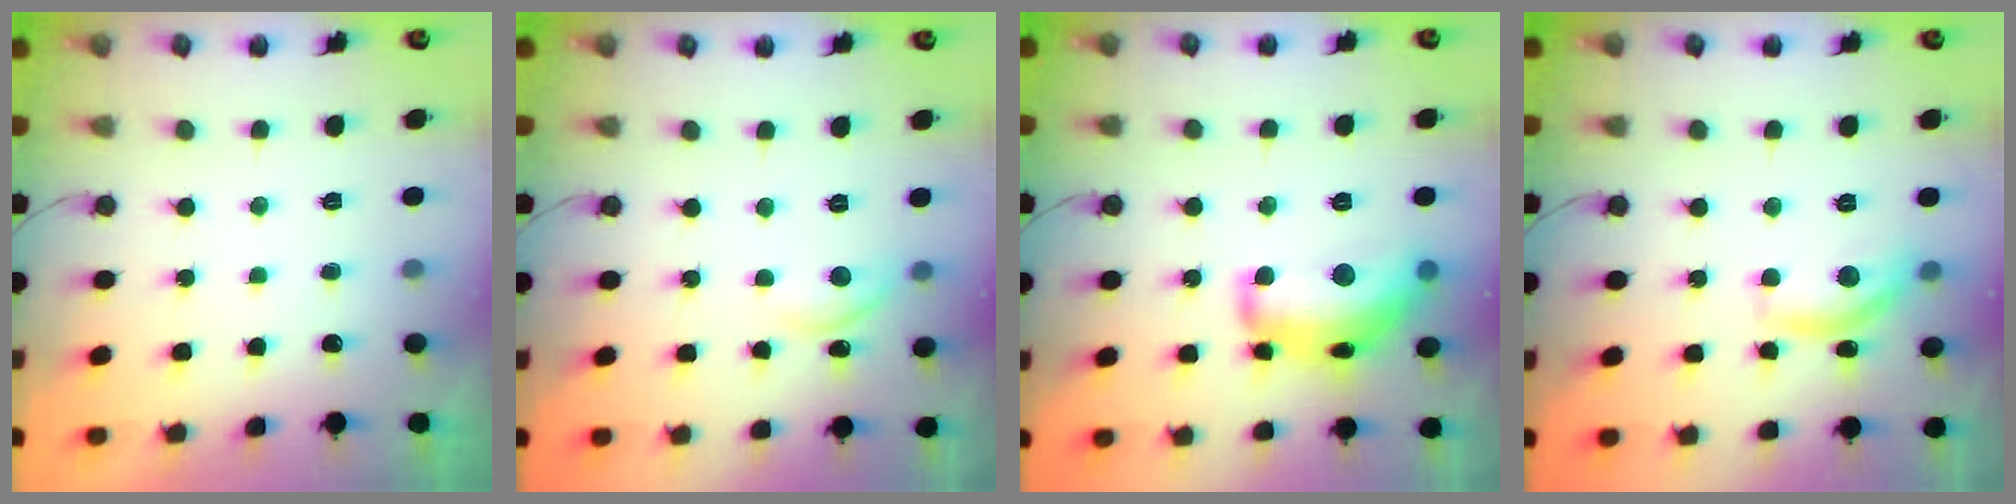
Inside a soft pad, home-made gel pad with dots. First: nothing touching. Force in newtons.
{"total": 6.6, "press": 6.5, "slide": 0.7}
{"total": 16.6, "press": 16.6, "slide": 1.0}
{"total": 11.0, "press": 11.0, "slide": 0.5}